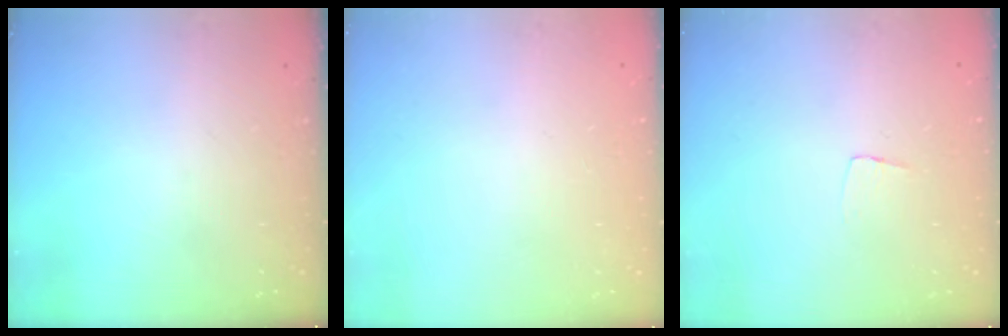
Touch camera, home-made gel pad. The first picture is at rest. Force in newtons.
{"total": 0.0}
{"total": 3.3, "press": 3.3, "slide": 0.2}